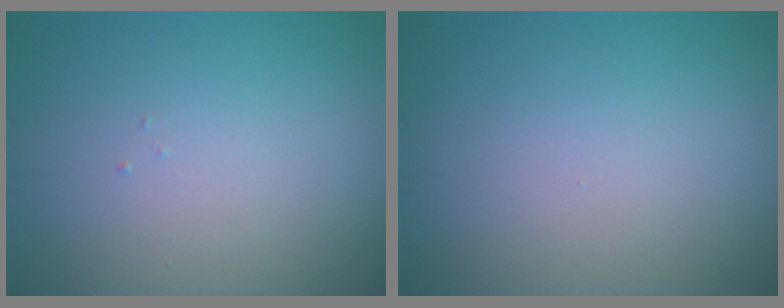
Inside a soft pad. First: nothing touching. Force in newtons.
{"total": 0.0}